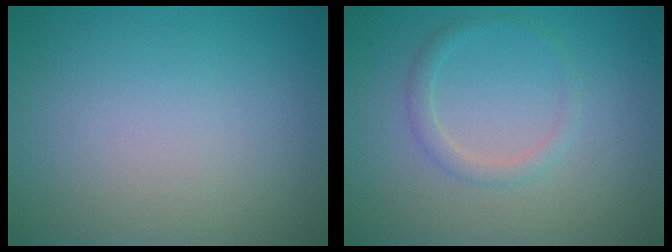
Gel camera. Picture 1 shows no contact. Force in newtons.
{"total": 1.5, "press": 1.5, "slide": 0.2}